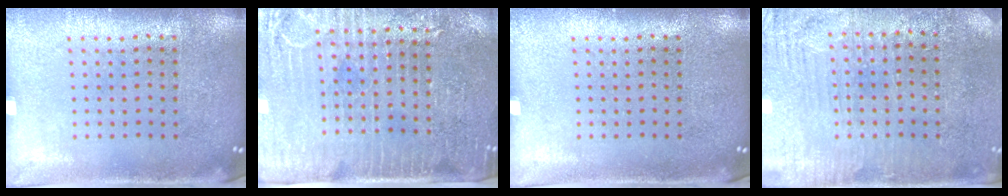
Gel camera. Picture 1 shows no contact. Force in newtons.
{"total": 3.6, "press": 3.3, "slide": 1.4}
{"total": 0.0}
{"total": 3.2, "press": 3.1, "slide": 0.8}